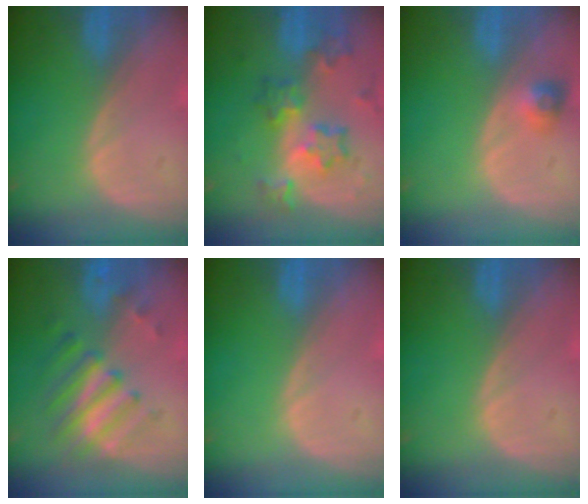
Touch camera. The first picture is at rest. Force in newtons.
{"total": 8.5, "press": 7.5, "slide": 4.1}
{"total": 2.9, "press": 2.6, "slide": 1.2}
{"total": 7.7, "press": 6.8, "slide": 3.6}
{"total": 0.0}
{"total": 0.0}